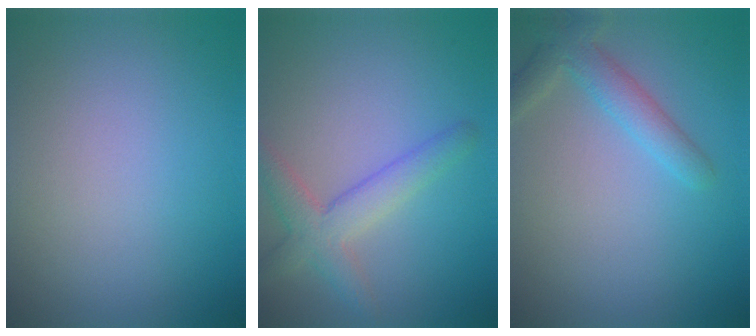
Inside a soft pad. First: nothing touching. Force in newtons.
{"total": 3.6, "press": 3.6, "slide": 0.1}
{"total": 3.0, "press": 3.0, "slide": 0.2}